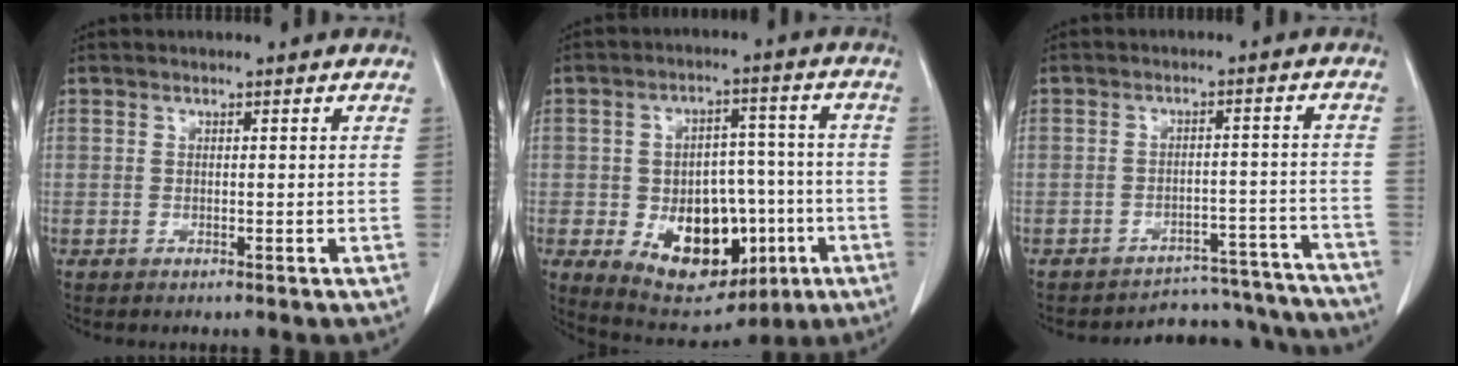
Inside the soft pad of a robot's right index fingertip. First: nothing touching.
{"total": 16.1, "force": [-4.9, 10.3, 11.3], "torque": [-0.178, 0.022, -0.055]}
{"total": 13.6, "force": [-13.2, 3.4, -0.1], "torque": [0.021, 0.045, -0.155]}